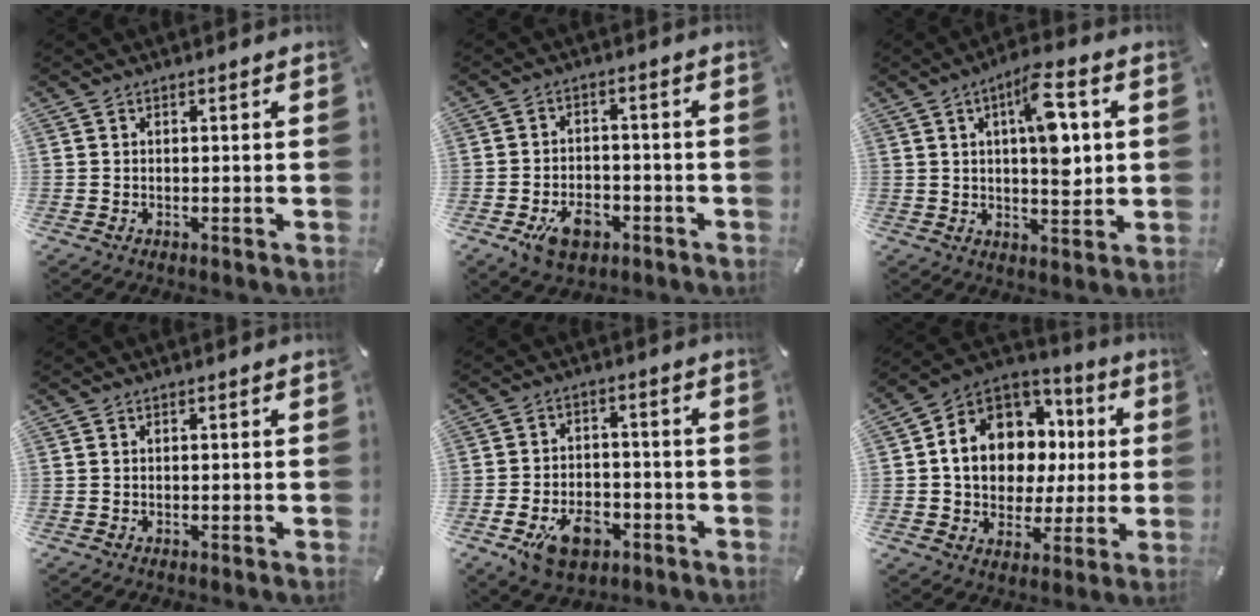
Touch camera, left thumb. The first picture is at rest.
{"total": 8.0, "force": [-3.5, 5.5, 4.7], "torque": [-0.078, 0.011, -0.064]}
{"total": 11.6, "force": [2.9, 4.6, 10.3], "torque": [-0.144, -0.008, 0.044]}
{"total": 0.0}
{"total": 10.1, "force": [-4.6, 6.7, 6.0], "torque": [-0.102, 0.015, -0.080]}
{"total": 13.3, "force": [2.5, 11.3, 6.7], "torque": [-0.137, -0.030, 0.049]}